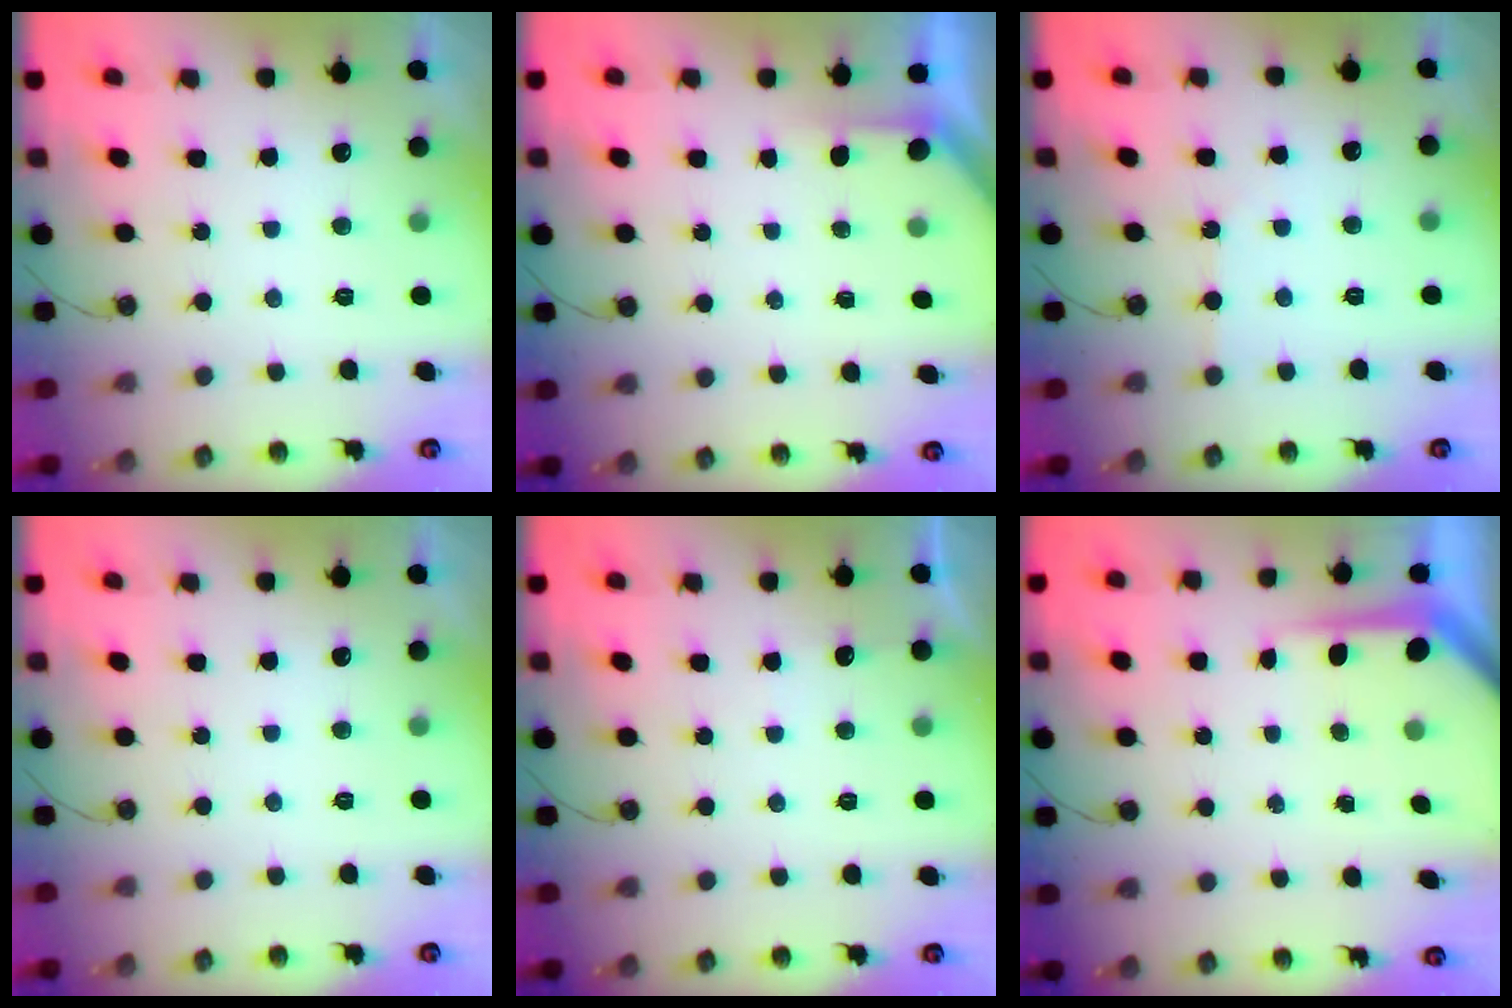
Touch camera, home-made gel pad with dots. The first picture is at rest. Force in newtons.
{"total": 1.5, "press": 1.5, "slide": 0.1}
{"total": 2.9, "press": 2.8, "slide": 0.5}
{"total": 0.0}
{"total": 2.5, "press": 2.5, "slide": 0.3}
{"total": 4.5, "press": 4.5, "slide": 0.2}